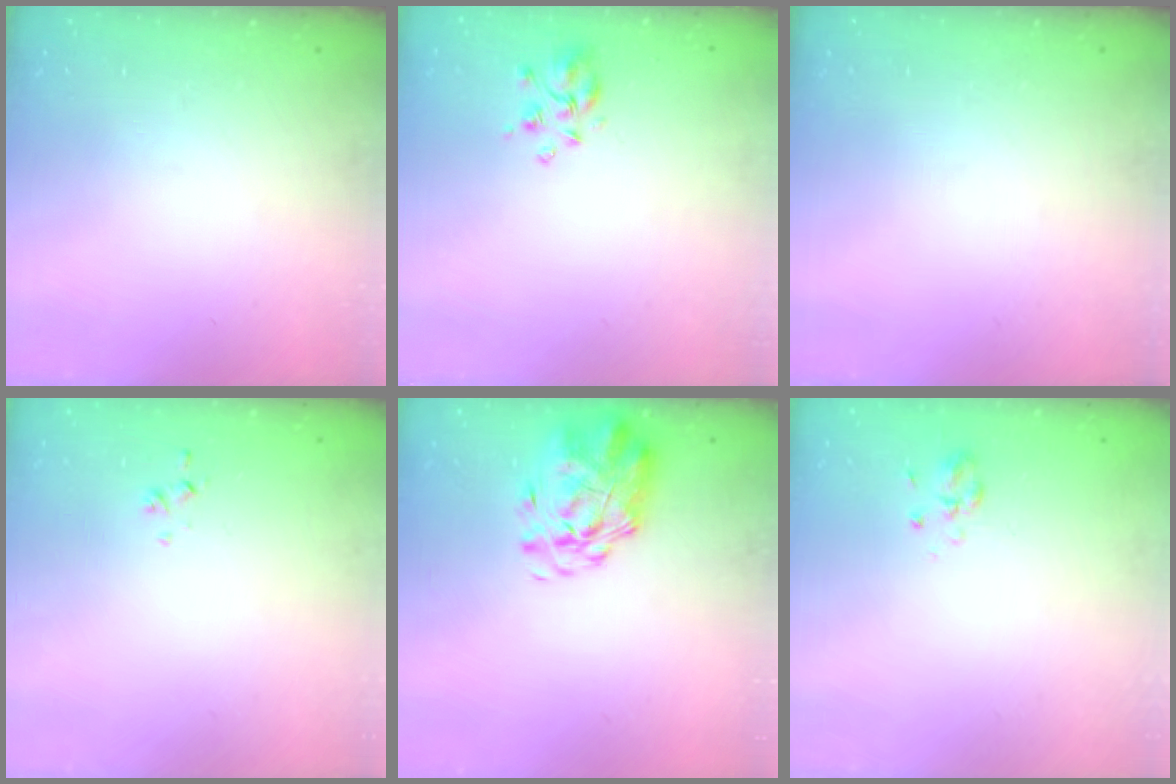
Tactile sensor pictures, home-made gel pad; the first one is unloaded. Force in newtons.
{"total": 6.5, "press": 6.4, "slide": 1.3}
{"total": 0.0}
{"total": 0.7, "press": 0.6, "slide": 0.4}
{"total": 2.0, "press": 1.8, "slide": 0.9}
{"total": 3.1, "press": 3.1, "slide": 0.6}